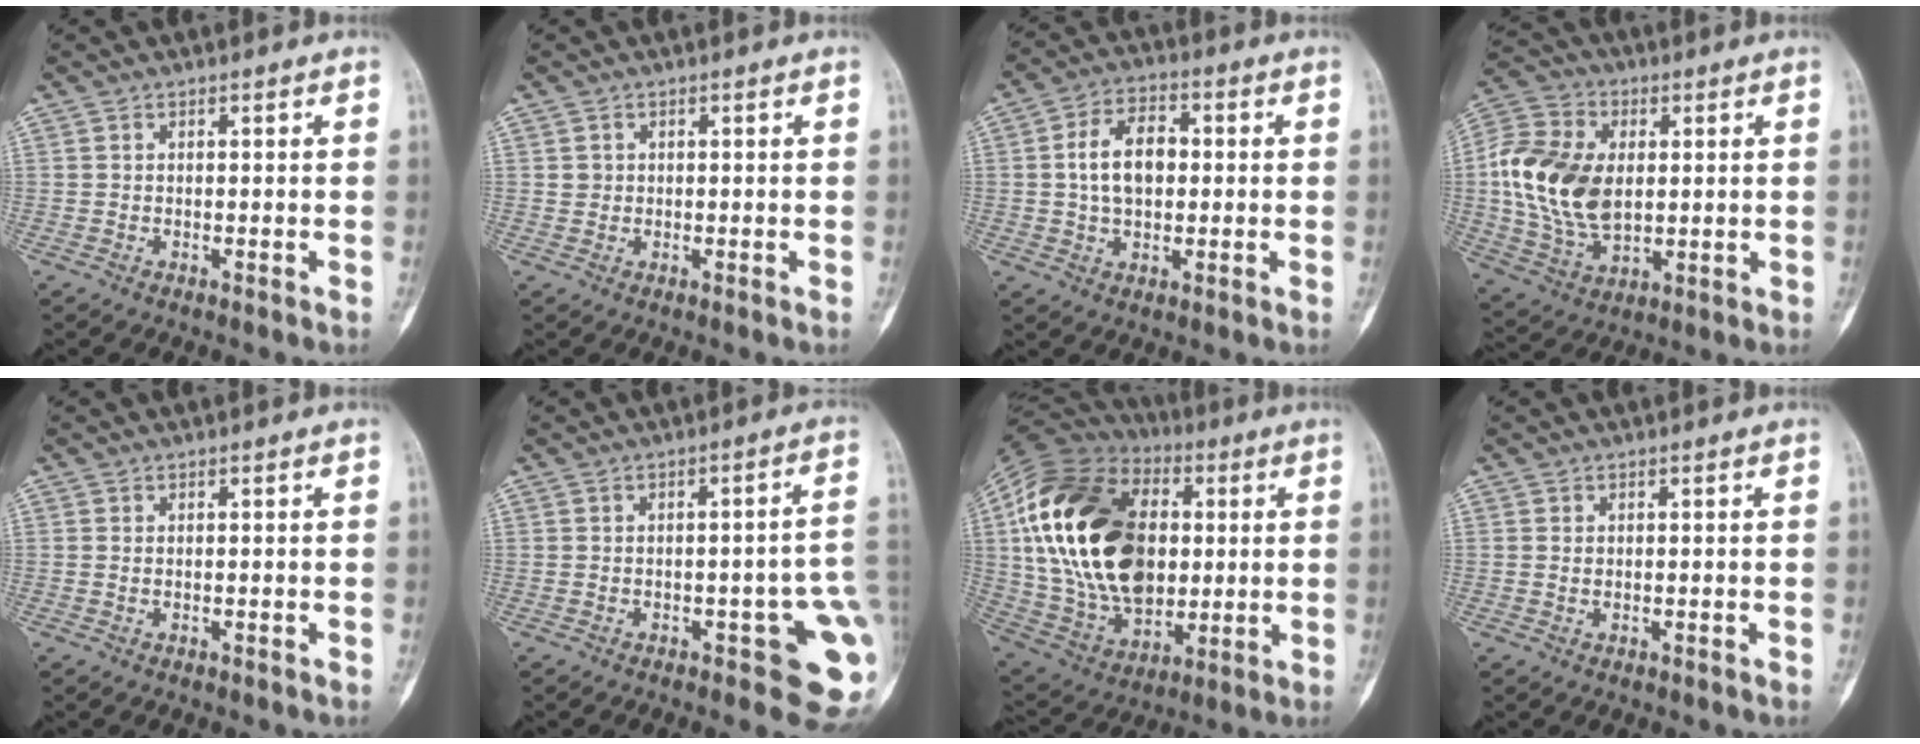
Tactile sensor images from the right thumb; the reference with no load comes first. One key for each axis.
{"total": 1.2, "fx": 0.2, "fy": 1.1, "fz": 0.2, "tx": 0.002, "ty": 0.002, "tz": 0.006}
{"total": 9.5, "fx": 0.6, "fy": 6.1, "fz": 7.3, "tx": -0.112, "ty": 0.015, "tz": 0.006}
{"total": 18.4, "fx": 1.5, "fy": 11.9, "fz": 13.9, "tx": -0.266, "ty": -0.001, "tz": 0.031}
{"total": 0.0}
{"total": 12.5, "fx": -3.0, "fy": 4.2, "fz": 11.4, "tx": -0.105, "ty": 0.012, "tz": -0.028}
{"total": 31.6, "fx": 3.9, "fy": 20.8, "fz": 23.5, "tx": -0.440, "ty": 0.002, "tz": 0.077}
{"total": 0.6, "fx": 0.0, "fy": 0.4, "fz": 0.4, "tx": -0.008, "ty": 0.002, "tz": 0.006}